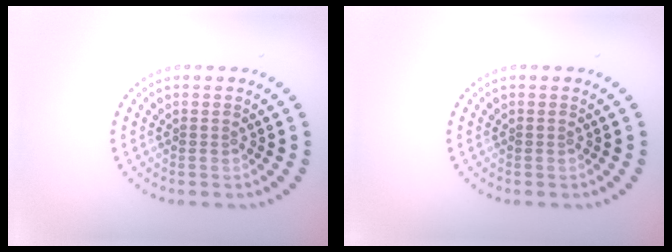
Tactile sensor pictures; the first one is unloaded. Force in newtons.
{"total": 0.0}